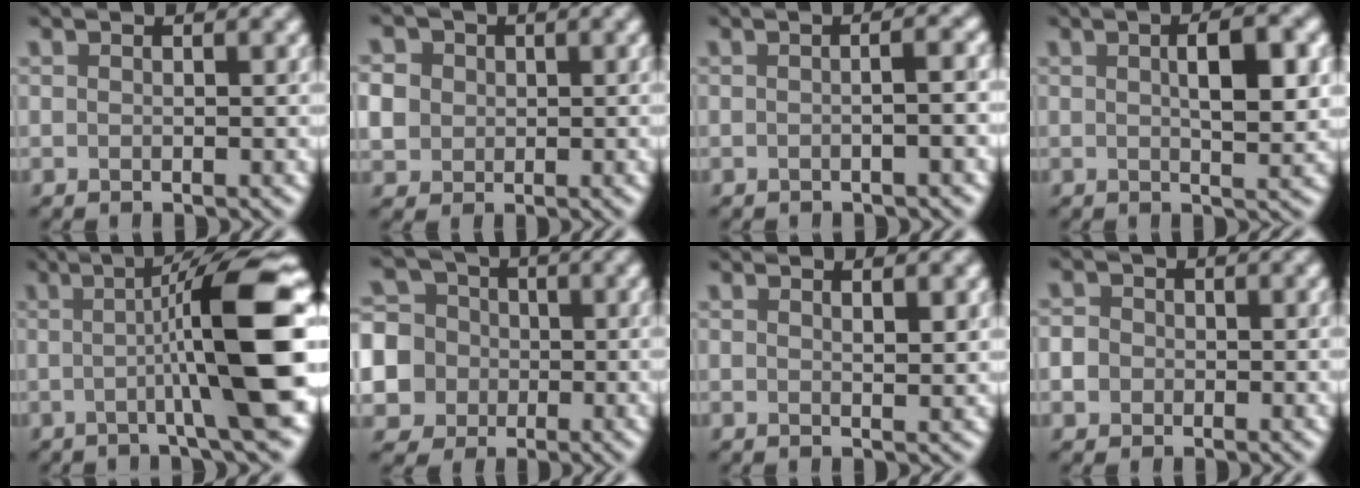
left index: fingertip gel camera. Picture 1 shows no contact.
{"total": 4.6, "force": [0.6, 4.2, 1.9], "torque": [-0.053, 0.019, 0.008]}
{"total": 3.3, "force": [0.0, 1.5, 2.9], "torque": [-0.004, 0.013, -0.026]}
{"total": 4.8, "force": [0.9, 1.3, 4.5], "torque": [-0.069, 0.006, 0.013]}
{"total": 12.3, "force": [-0.5, 2.0, 12.1], "torque": [-0.142, 0.015, -0.015]}
{"total": 8.3, "force": [-1.2, 7.9, 2.4], "torque": [-0.077, 0.013, -0.052]}
{"total": 1.4, "force": [0.9, 0.3, 1.1], "torque": [-0.013, 0.000, 0.013]}
{"total": 3.9, "force": [0.3, 3.6, 1.7], "torque": [-0.020, 0.031, -0.029]}